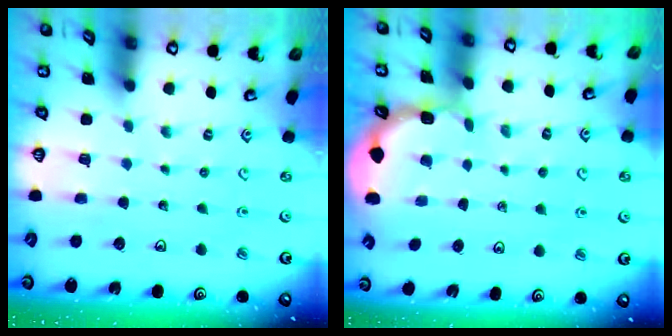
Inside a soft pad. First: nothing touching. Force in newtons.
{"total": 2.0, "press": 2.0, "slide": 0.1}